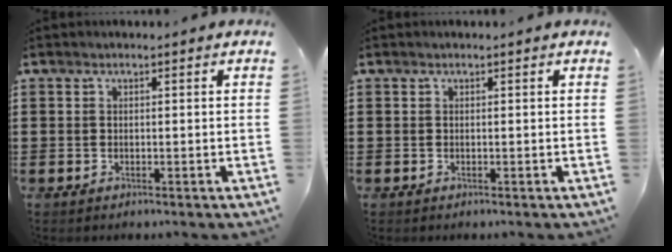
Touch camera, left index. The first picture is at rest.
{"total": 0.0}